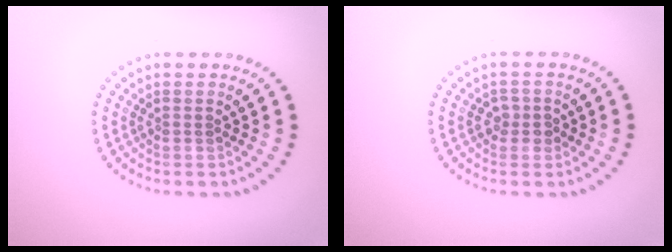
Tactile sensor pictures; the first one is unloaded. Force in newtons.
{"total": 1.4, "press": 1.3, "slide": 0.6}